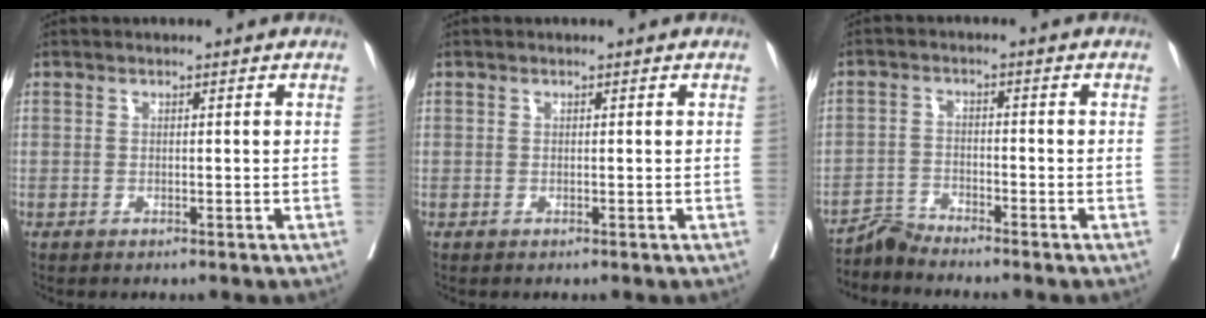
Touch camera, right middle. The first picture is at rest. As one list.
[{"total": 0.0}, {"total": 3.4, "force": [-3.2, -0.9, -0.5], "torque": [0.009, -0.017, -0.064]}]